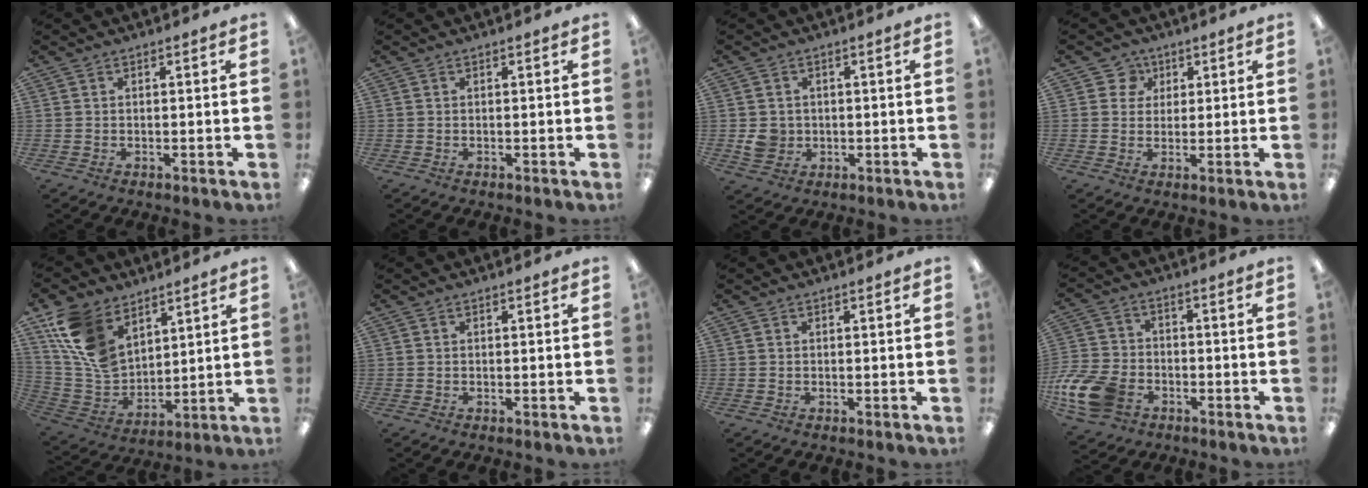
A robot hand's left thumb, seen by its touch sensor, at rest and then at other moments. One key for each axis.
{"total": 0.0}
{"total": 4.5, "fx": -0.3, "fy": 4.2, "fz": 1.6, "tx": -0.014, "ty": 0.002, "tz": -0.004}
{"total": 5.0, "fx": 2.0, "fy": 4.5, "fz": 0.7, "tx": -0.017, "ty": 0.006, "tz": 0.032}
{"total": 14.5, "fx": 8.4, "fy": 9.5, "fz": 7.0, "tx": -0.156, "ty": -0.034, "tz": 0.170}
{"total": 0.0}
{"total": 0.0}
{"total": 13.3, "fx": -5.8, "fy": 9.0, "fz": 7.9, "tx": -0.174, "ty": 0.031, "tz": -0.105}